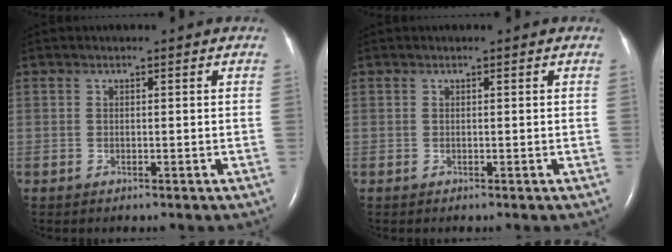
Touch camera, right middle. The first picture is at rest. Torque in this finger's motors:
{"motor_torque": [-0.05, -0.01, -0.01, 0.00]}